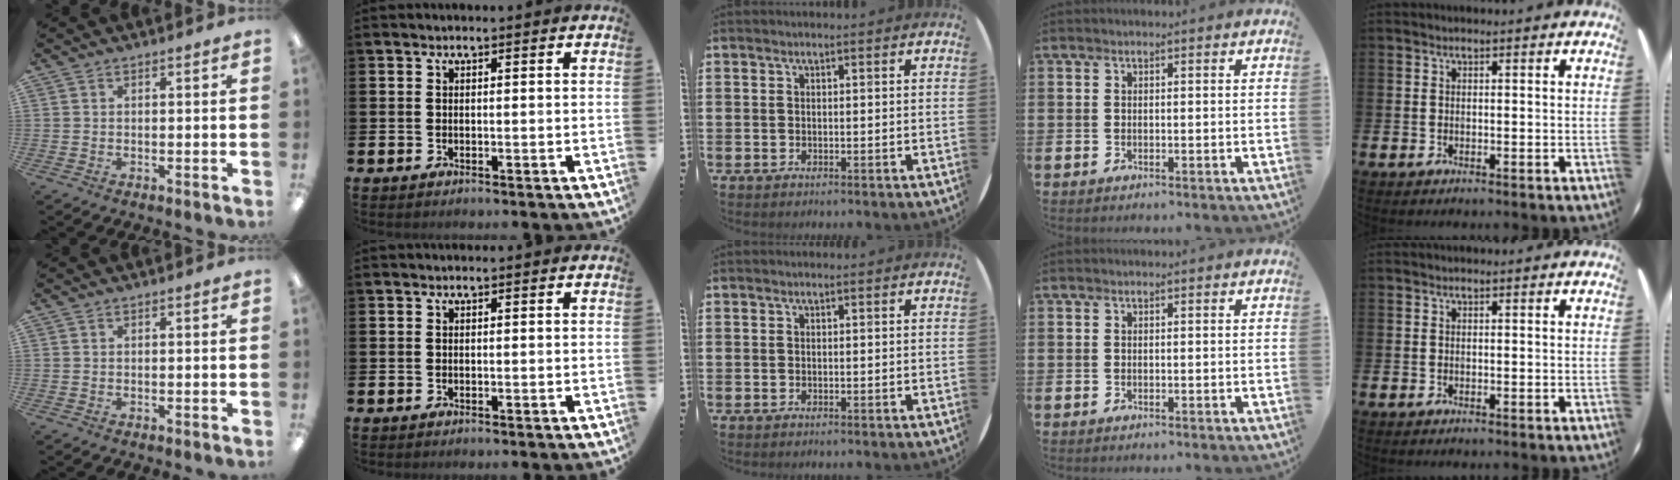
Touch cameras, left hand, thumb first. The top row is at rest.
{}